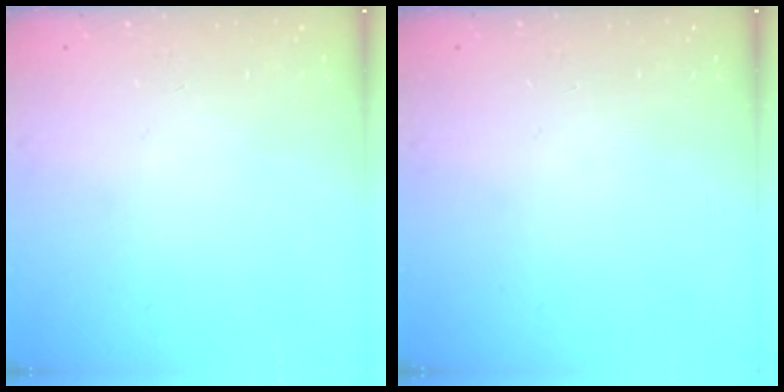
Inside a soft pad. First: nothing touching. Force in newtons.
{"total": 0.0}